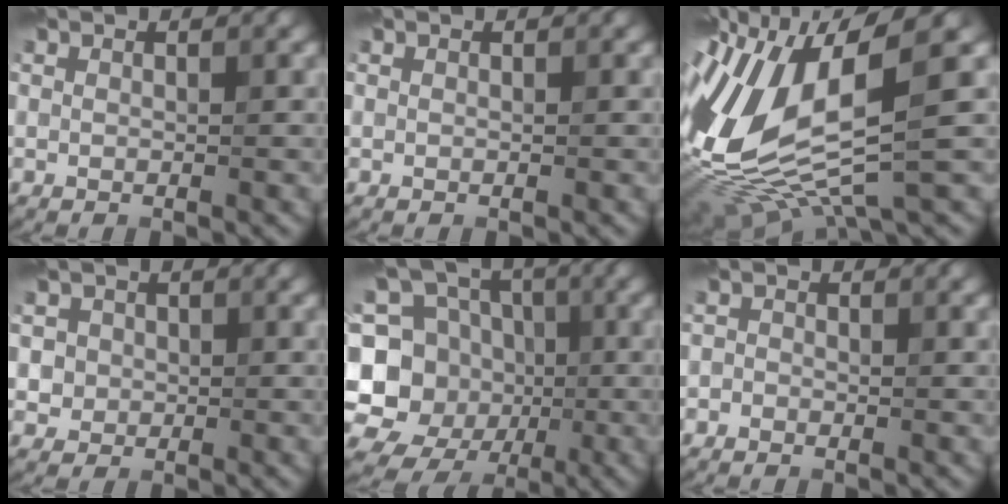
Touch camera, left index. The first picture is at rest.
{"total": 0.0}
{"total": 13.4, "force": [-0.5, 5.5, 12.1], "torque": [-0.274, -0.004, -0.007]}
{"total": 3.2, "force": [0.9, 2.9, 1.2], "torque": [-0.020, 0.008, 0.010]}
{"total": 12.4, "force": [-1.3, 11.3, 4.9], "torque": [-0.132, 0.034, -0.036]}
{"total": 0.9, "force": [-0.7, 0.6, -0.1], "torque": [0.009, -0.003, -0.022]}